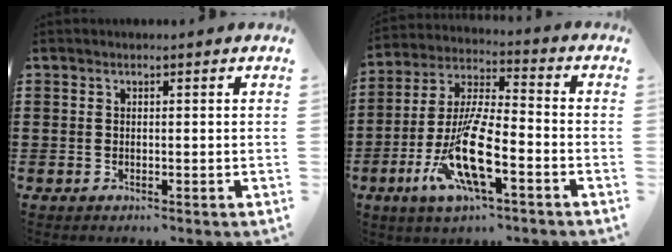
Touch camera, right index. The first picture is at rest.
{"total": 12.1, "force": [-5.5, 3.0, 10.3], "torque": [-0.226, -0.010, -0.106]}